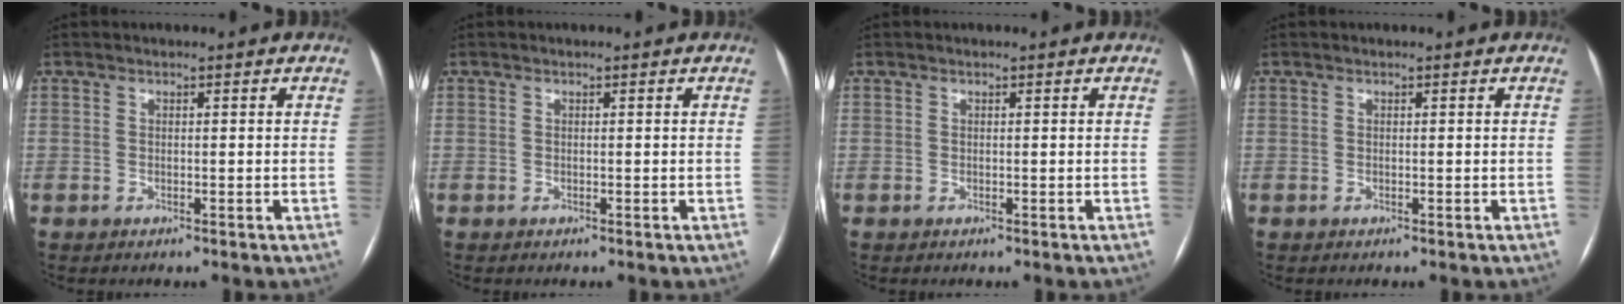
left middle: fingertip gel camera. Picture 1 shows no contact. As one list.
[{"total": 0.0}, {"total": 0.0}, {"total": 0.0}]